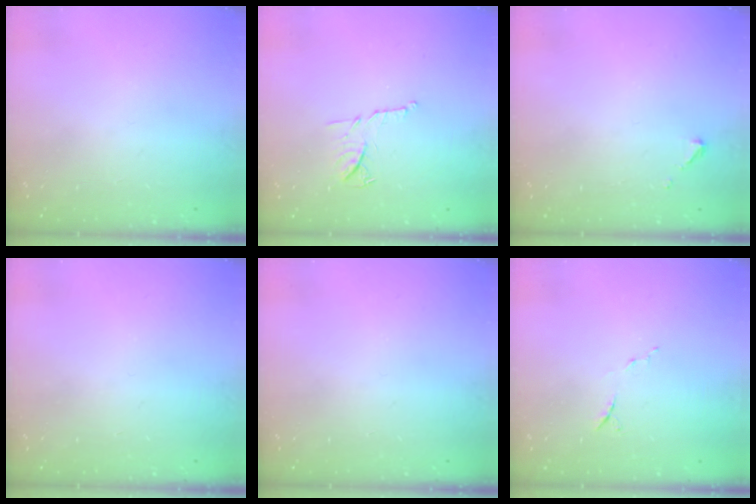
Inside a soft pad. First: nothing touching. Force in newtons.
{"total": 9.1, "press": 9.1, "slide": 0.2}
{"total": 2.6, "press": 2.6, "slide": 0.3}
{"total": 0.0}
{"total": 0.0}
{"total": 6.4, "press": 6.3, "slide": 1.3}